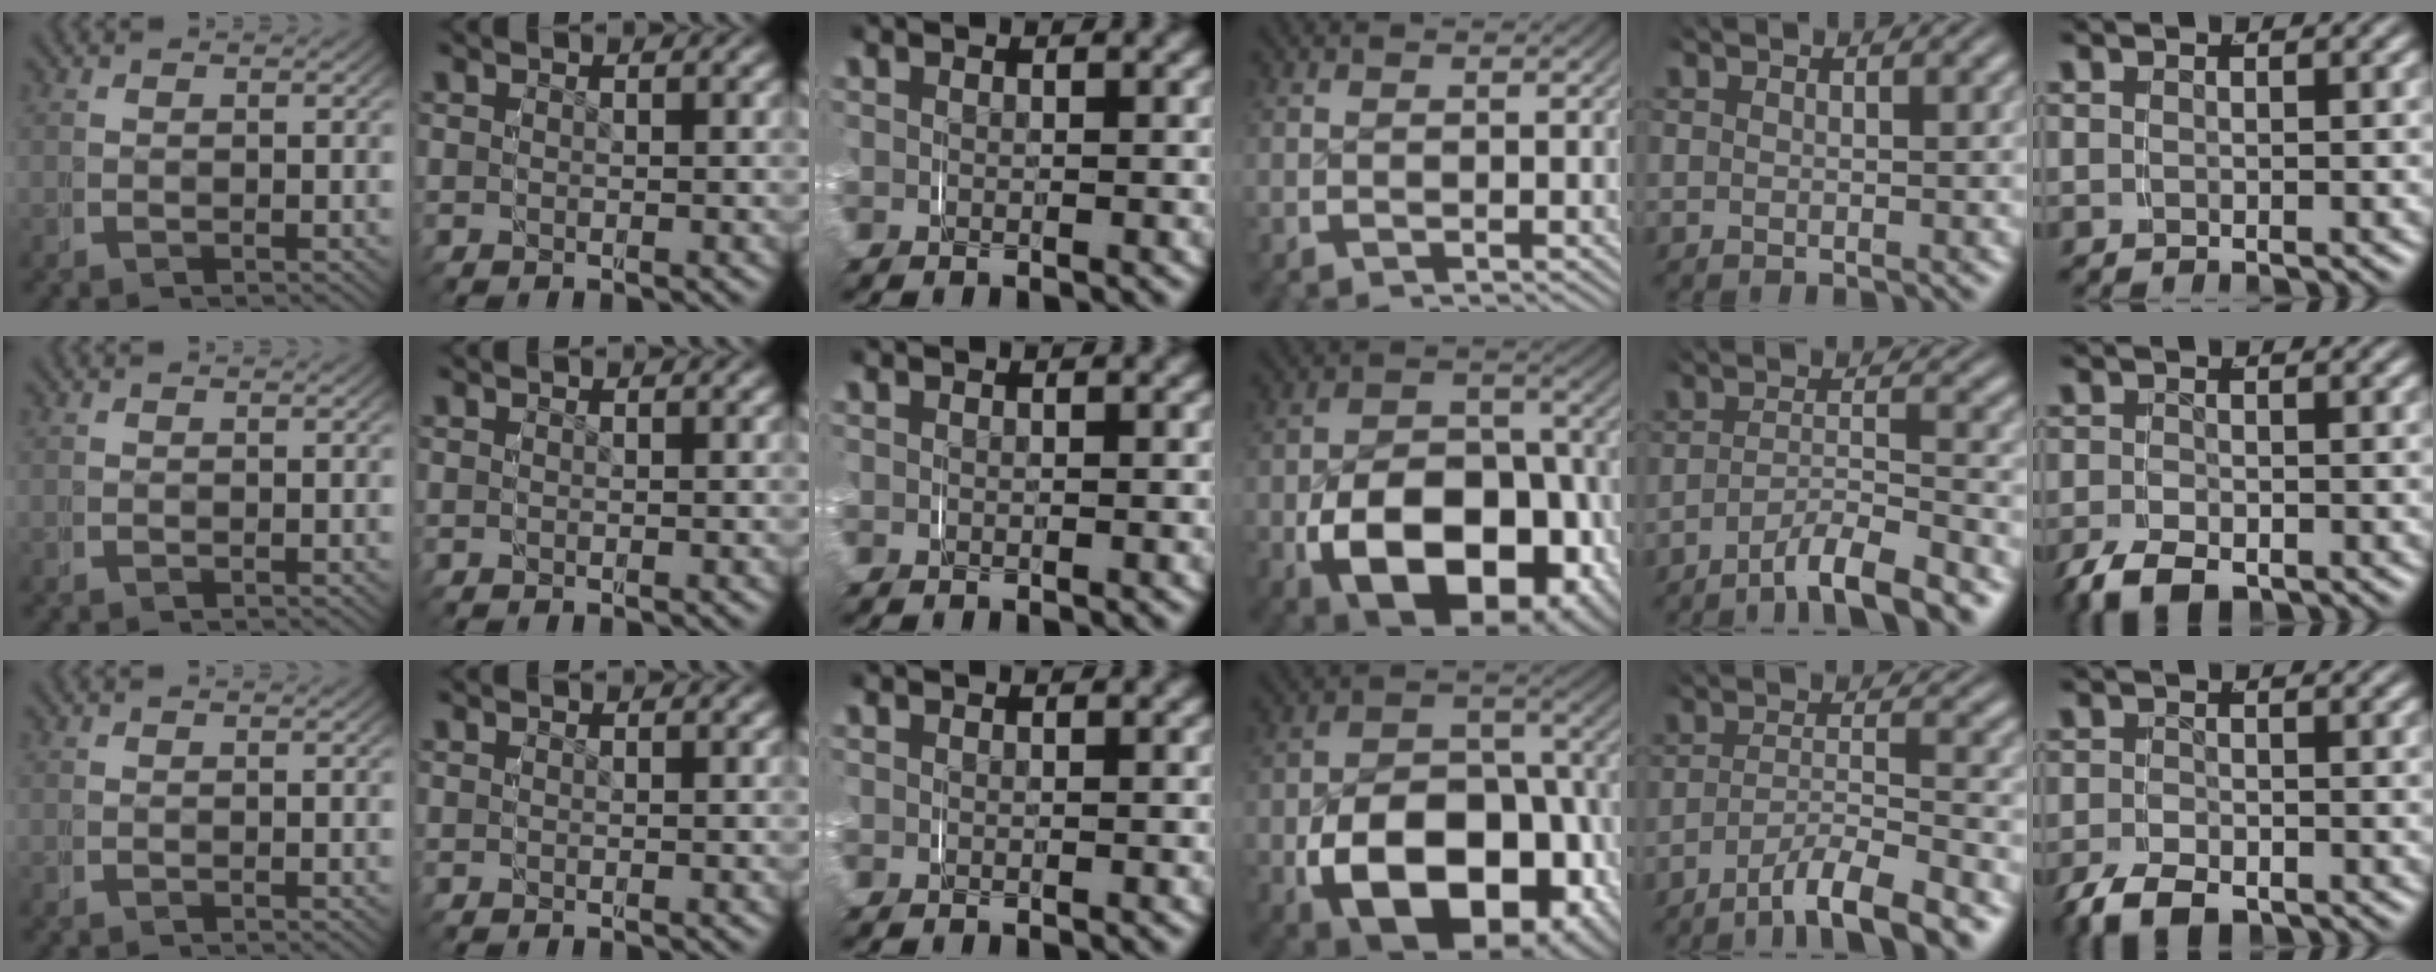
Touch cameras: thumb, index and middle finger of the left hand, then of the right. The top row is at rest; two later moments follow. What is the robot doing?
{"motion": "grasp_and_lifting", "object": "paper plate"}